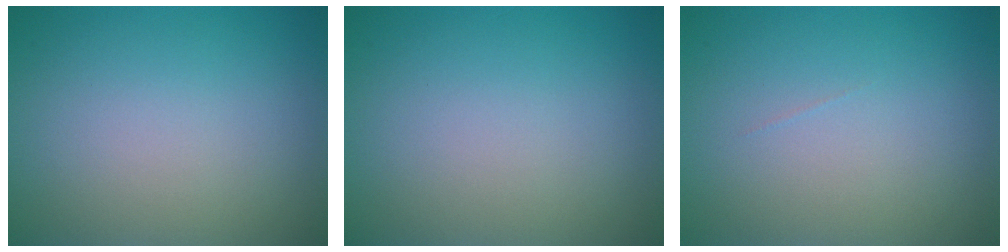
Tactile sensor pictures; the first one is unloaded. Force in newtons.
{"total": 0.0}
{"total": 0.0}